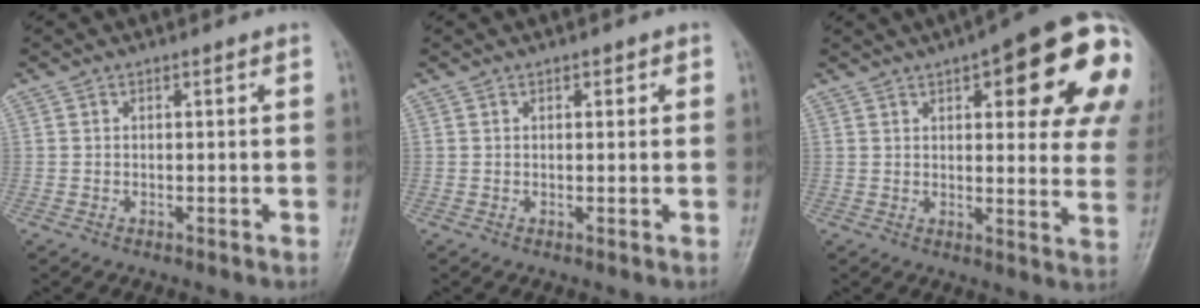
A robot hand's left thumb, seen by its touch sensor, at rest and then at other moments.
{"total": 1.3, "force": [0.5, 0.7, 0.9], "torque": [-0.005, 0.000, 0.007]}
{"total": 24.6, "force": [9.8, 7.8, 21.2], "torque": [-0.196, -0.005, 0.120]}